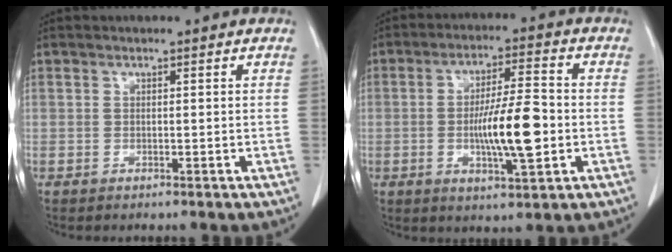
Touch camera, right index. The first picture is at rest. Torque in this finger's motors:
{"motor_torque": [1.78, -0.28, 0.81, 0.18]}